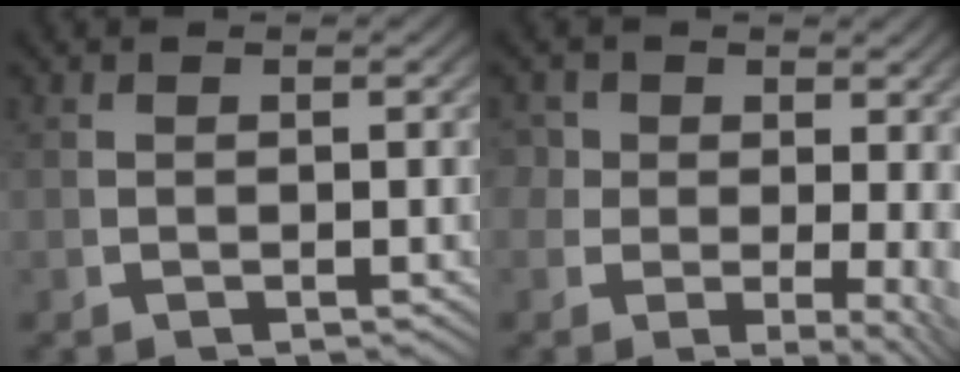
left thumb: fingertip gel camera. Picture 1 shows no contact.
{"total": 5.2, "force": [0.2, 3.7, 3.7], "torque": [-0.060, -0.031, 0.014]}